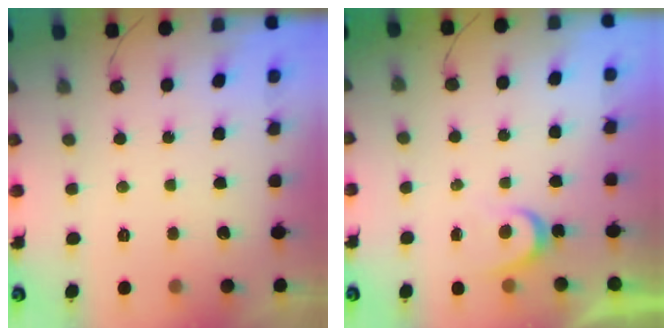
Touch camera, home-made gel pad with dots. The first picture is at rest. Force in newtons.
{"total": 3.6, "press": 3.5, "slide": 0.3}